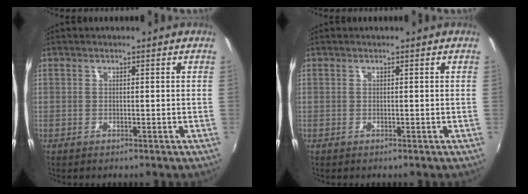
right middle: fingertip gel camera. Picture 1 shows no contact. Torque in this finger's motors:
{"motor_torque": [0.31, -0.39, -0.01, 0.00]}